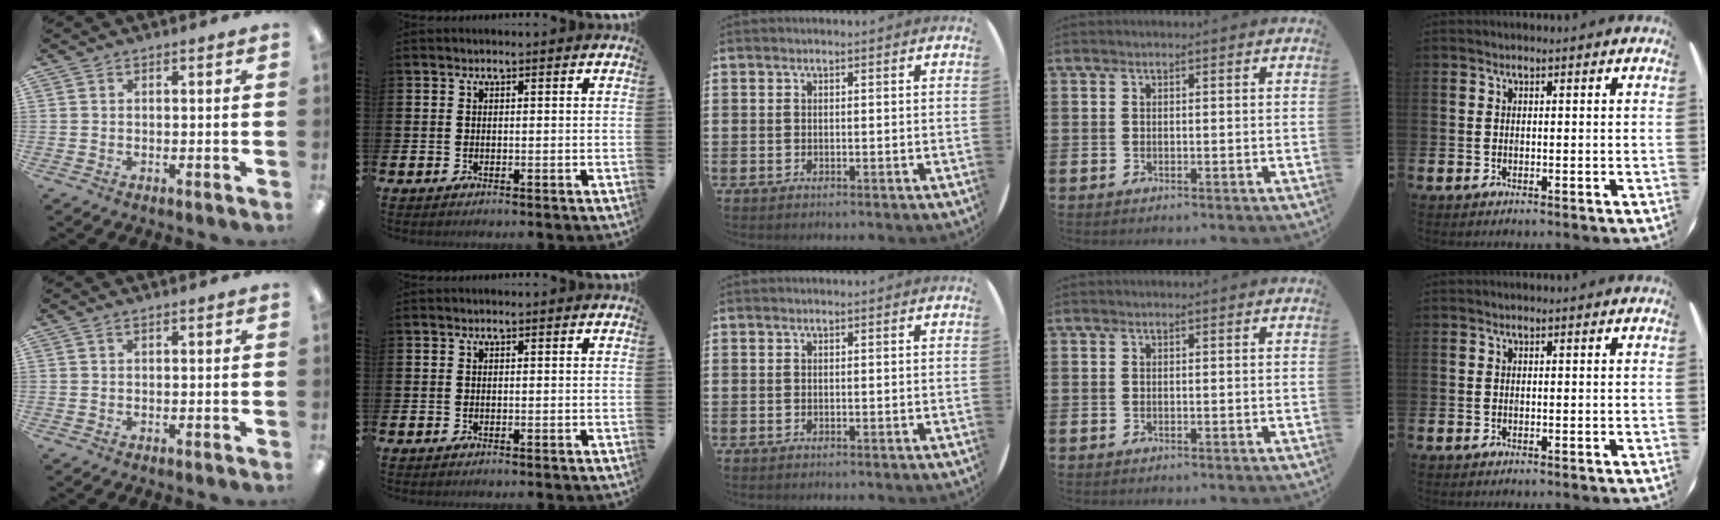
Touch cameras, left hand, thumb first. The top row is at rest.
{"thumb": {"total": 0.9, "force": [0.5, 0.4, 0.6], "torque": [-0.014, 0.002, 0.009]}}